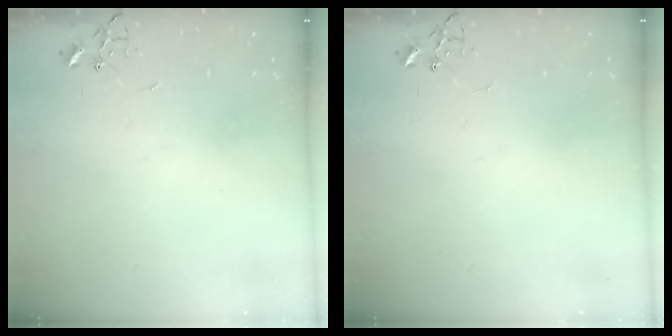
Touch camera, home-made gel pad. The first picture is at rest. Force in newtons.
{"total": 0.0}